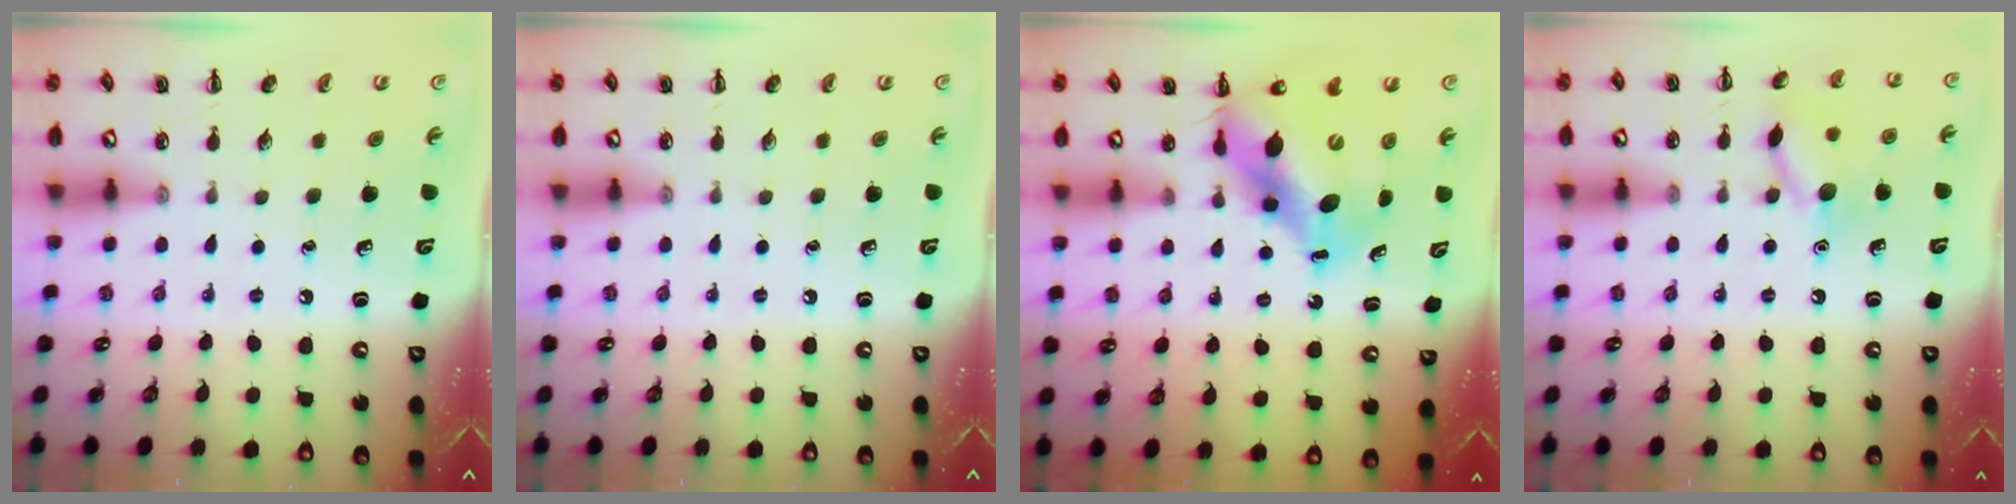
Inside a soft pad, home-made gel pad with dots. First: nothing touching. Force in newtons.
{"total": 0.0}
{"total": 11.1, "press": 10.7, "slide": 3.0}
{"total": 11.2, "press": 11.2, "slide": 0.6}